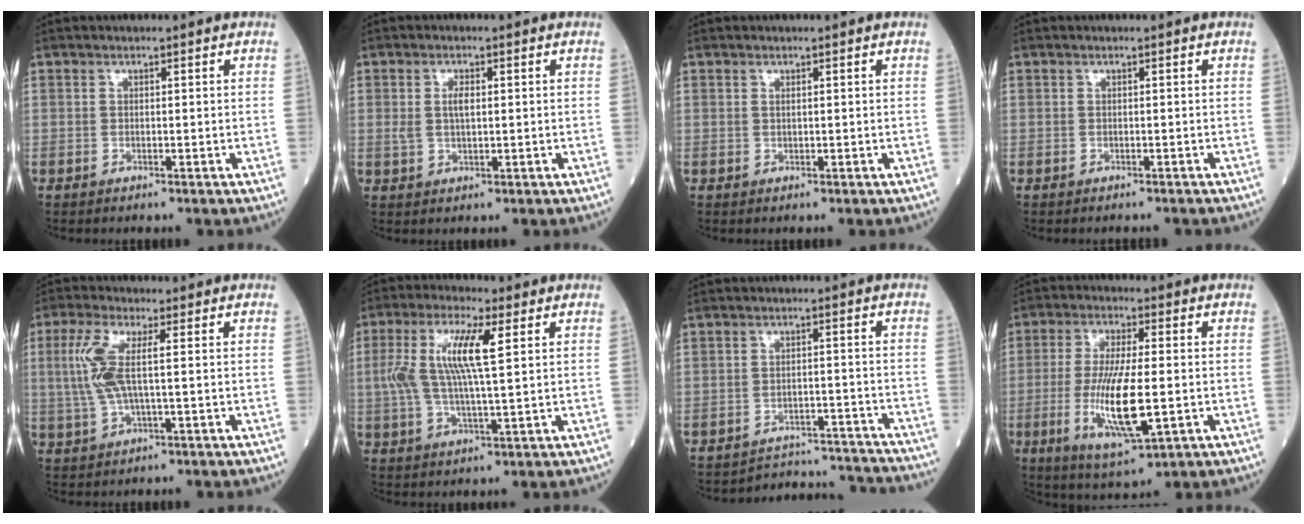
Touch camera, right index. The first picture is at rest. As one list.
[{"total": 3.0, "force": [0.5, 0.7, 2.9], "torque": [-0.063, 0.005, 0.013]}, {"total": 0.6, "force": [0.2, -0.3, 0.4], "torque": [-0.014, -0.002, 0.005]}, {"total": 1.6, "force": [-1.6, 0.1, 0.3], "torque": [-0.008, -0.003, -0.019]}, {"total": 6.9, "force": [0.8, 1.3, 6.8], "torque": [-0.168, 0.008, 0.016]}, {"total": 10.2, "force": [2.2, 1.1, 9.9], "torque": [-0.216, 0.013, 0.042]}, {"total": 10.9, "force": [-10.8, 0.8, -0.9], "torque": [0.018, 0.026, -0.135]}, {"total": 12.5, "force": [-2.4, 1.9, 12.1], "torque": [-0.243, -0.021, -0.039]}]